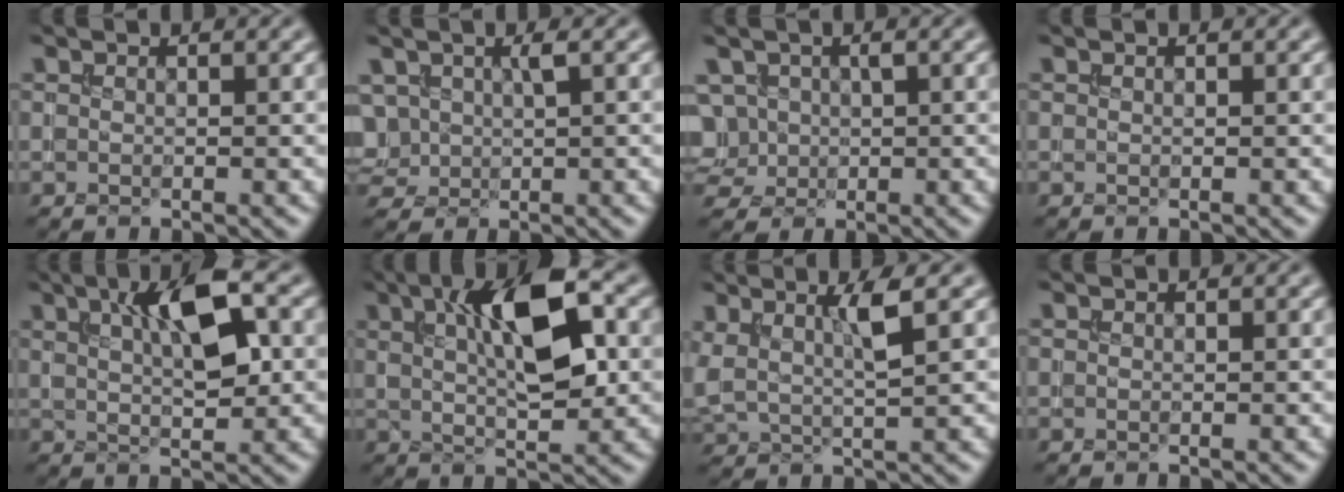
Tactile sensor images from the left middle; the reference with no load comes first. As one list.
[{"total": 3.1, "force": [0.8, 2.0, 2.3], "torque": [-0.057, 0.005, 0.018]}, {"total": 4.0, "force": [0.3, 3.3, 2.3], "torque": [-0.045, 0.012, 0.014]}, {"total": 0.0}, {"total": 6.7, "force": [2.4, 2.1, 6.0], "torque": [-0.101, 0.006, 0.037]}, {"total": 8.7, "force": [2.6, 2.8, 7.8], "torque": [-0.123, 0.010, 0.040]}, {"total": 3.3, "force": [1.5, 0.6, 2.8], "torque": [-0.061, -0.001, 0.030]}, {"total": 0.0}]